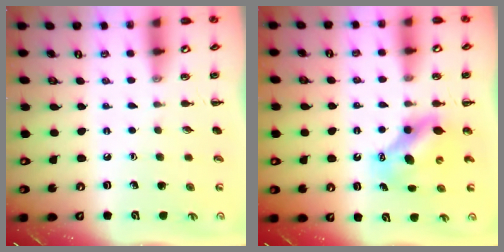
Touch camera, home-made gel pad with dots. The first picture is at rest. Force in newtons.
{"total": 7.5, "press": 7.3, "slide": 1.4}